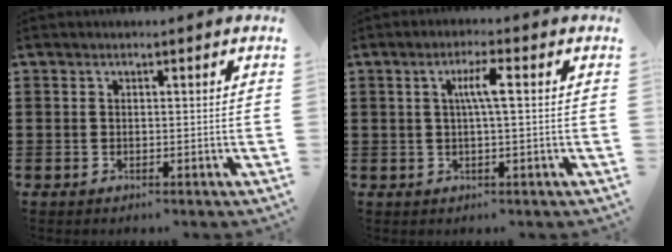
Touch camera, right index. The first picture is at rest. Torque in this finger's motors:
{"motor_torque": [0.29, -0.18, 0.16, 0.13]}